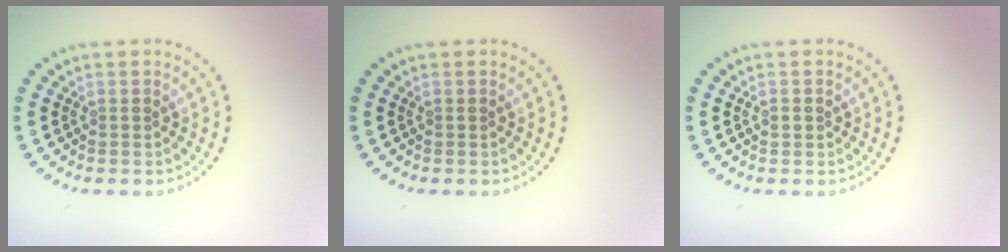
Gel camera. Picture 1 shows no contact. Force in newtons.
{"total": 0.0}
{"total": 0.9, "press": 0.8, "slide": 0.2}